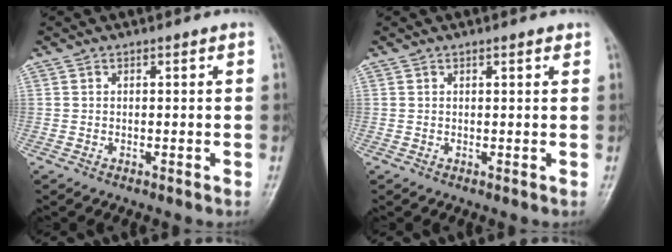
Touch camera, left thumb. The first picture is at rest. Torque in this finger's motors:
{"motor_torque": [-0.30, -0.21, -0.22, 0.04, -0.02]}